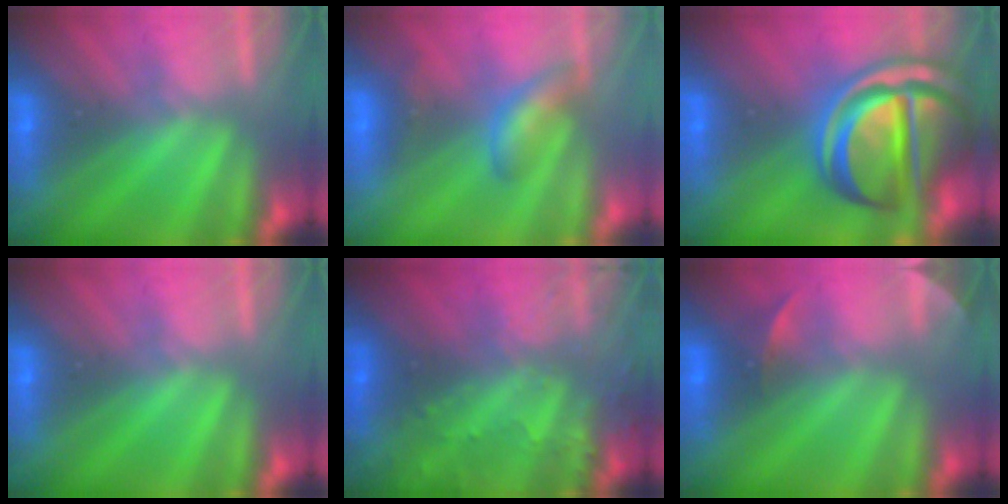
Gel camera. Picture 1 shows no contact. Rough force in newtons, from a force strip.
{"total": 2.7}
{"total": 7.1}
{"total": 0.0}
{"total": 7.9}
{"total": 2.2}